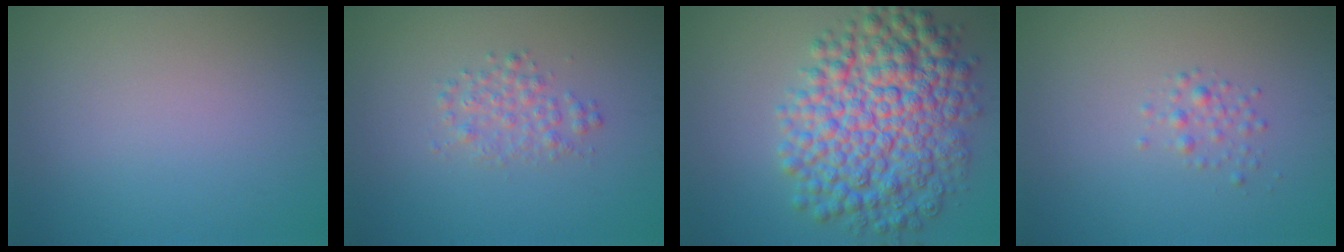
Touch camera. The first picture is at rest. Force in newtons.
{"total": 2.0, "press": 2.0, "slide": 0.0}
{"total": 10.7, "press": 10.7, "slide": 0.1}
{"total": 1.2, "press": 1.2, "slide": 0.1}